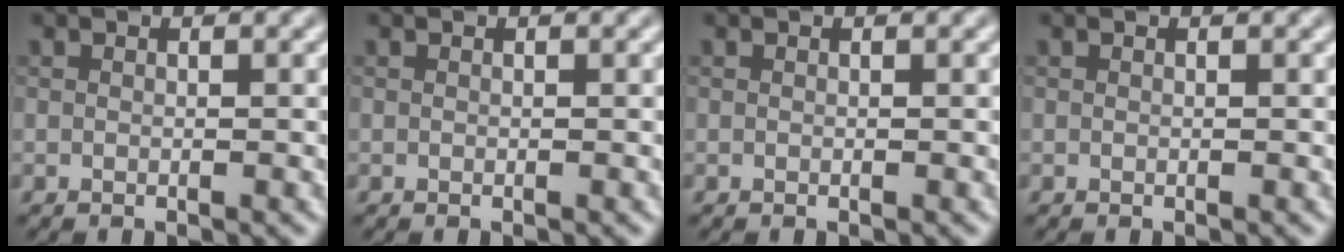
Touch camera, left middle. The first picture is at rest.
{"total": 0.0}
{"total": 0.0}
{"total": 0.0}